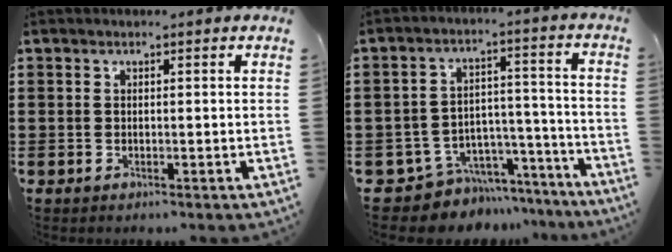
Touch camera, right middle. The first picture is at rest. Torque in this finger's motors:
{"motor_torque": [-0.10, 0.09, -0.06, -0.01]}